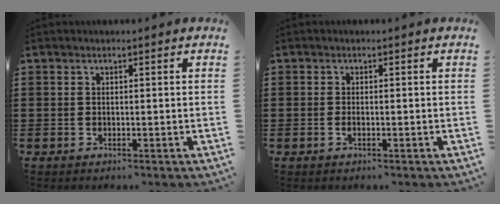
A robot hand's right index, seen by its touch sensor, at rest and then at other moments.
{"total": 0.6, "force": [-0.3, 0.1, 0.5], "torque": [-0.009, -0.003, -0.005]}